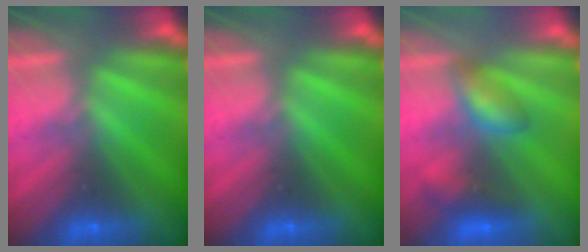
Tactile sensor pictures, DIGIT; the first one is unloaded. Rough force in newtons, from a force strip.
{"total": 0.0}
{"total": 2.9}